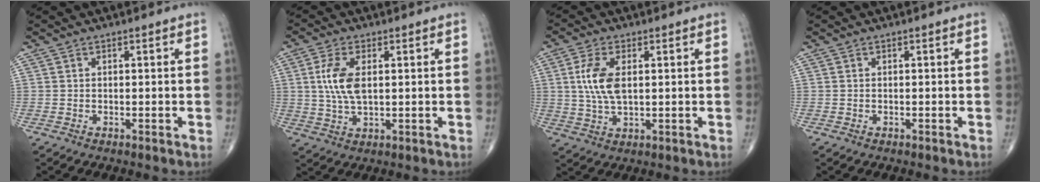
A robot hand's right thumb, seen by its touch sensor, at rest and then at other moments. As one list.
[{"total": 7.6, "force": [1.3, 3.7, 6.5], "torque": [-0.141, -0.003, 0.026]}, {"total": 7.9, "force": [1.3, 3.9, 6.7], "torque": [-0.146, -0.003, 0.027]}, {"total": 0.0}]